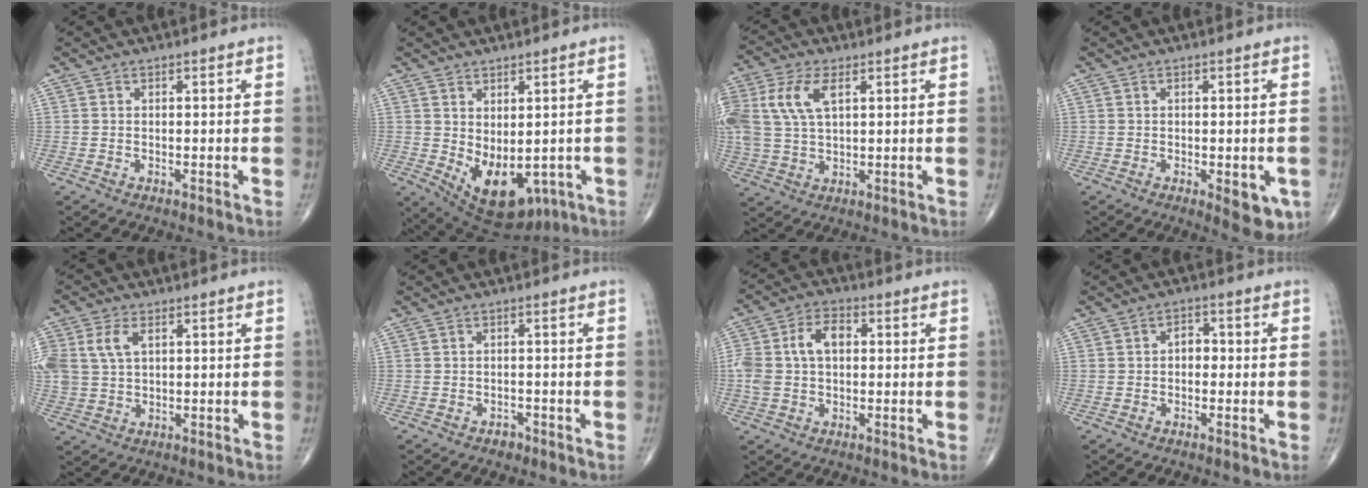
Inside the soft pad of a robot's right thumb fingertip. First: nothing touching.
{"total": 12.2, "force": [-2.4, 7.1, 9.6], "torque": [-0.130, -0.005, -0.008]}
{"total": 11.3, "force": [3.6, 6.1, 8.8], "torque": [-0.214, 0.009, 0.073]}
{"total": 6.3, "force": [-2.0, 2.6, 5.4], "torque": [-0.048, -0.008, -0.019]}
{"total": 9.0, "force": [2.7, 5.8, 6.3], "torque": [-0.158, 0.007, 0.057]}
{"total": 1.5, "force": [-1.1, 1.0, 0.5], "torque": [-0.005, 0.004, -0.016]}
{"total": 9.0, "force": [1.0, 5.8, 6.8], "torque": [-0.141, 0.028, 0.017]}
{"total": 2.6, "force": [-0.3, 1.9, 1.8], "torque": [-0.009, 0.012, -0.012]}